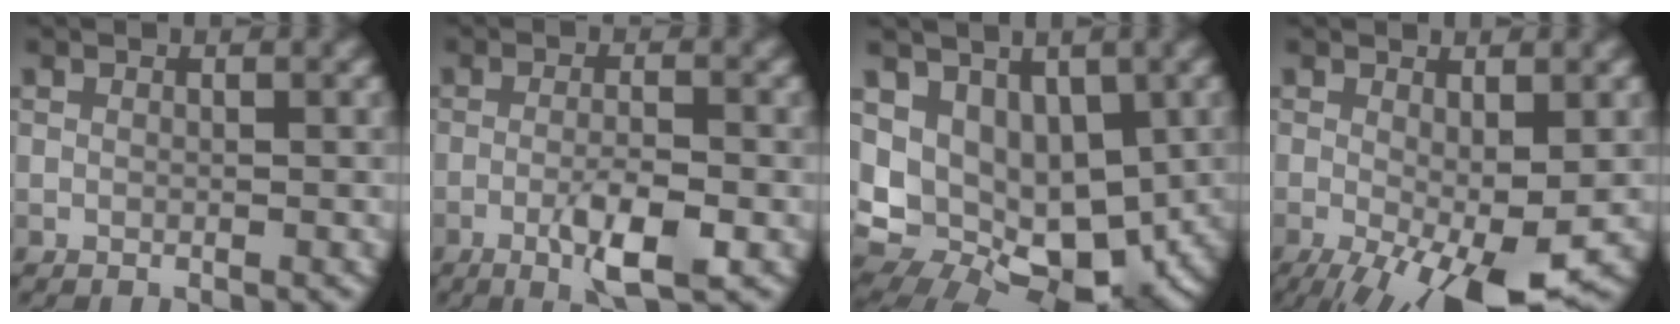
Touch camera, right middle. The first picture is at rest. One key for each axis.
{"total": 4.3, "fx": -2.0, "fy": 0.7, "fz": 3.8, "tx": -0.070, "ty": 0.003, "tz": -0.036}
{"total": 10.0, "fx": 1.5, "fy": 6.8, "fz": 7.2, "tx": -0.114, "ty": -0.021, "tz": 0.033}
{"total": 8.1, "fx": -3.0, "fy": 2.5, "fz": 7.0, "tx": -0.126, "ty": -0.019, "tz": -0.040}